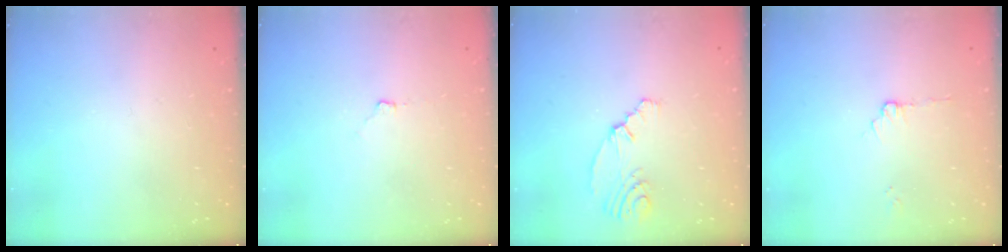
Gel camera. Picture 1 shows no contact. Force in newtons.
{"total": 2.9, "press": 2.8, "slide": 0.4}
{"total": 5.3, "press": 2.4, "slide": 4.7}
{"total": 3.6, "press": 3.5, "slide": 0.4}